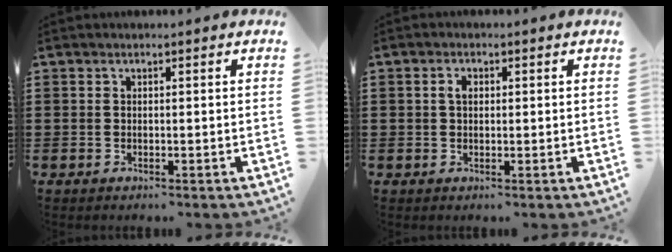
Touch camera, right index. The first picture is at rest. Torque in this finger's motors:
{"motor_torque": [0.24, -0.18, 0.06, 0.06]}